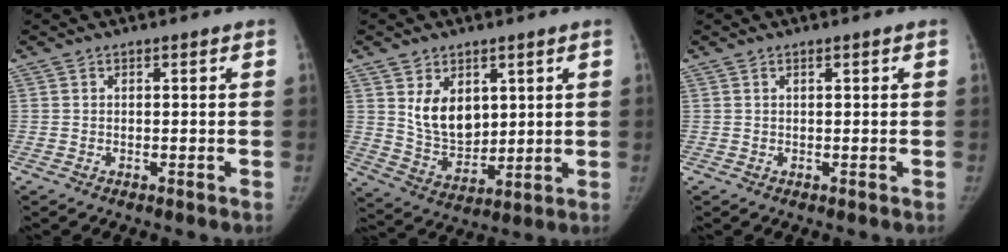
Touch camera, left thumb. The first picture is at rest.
{"total": 10.1, "force": [3.5, 6.9, 6.6], "torque": [-0.080, -0.034, 0.082]}
{"total": 0.7, "force": [0.4, 0.1, 0.5], "torque": [-0.009, 0.001, 0.007]}